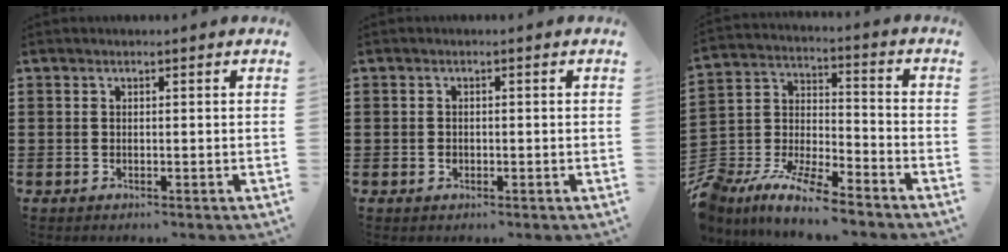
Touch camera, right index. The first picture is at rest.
{"total": 0.7, "force": [-0.3, 0.5, 0.4], "torque": [-0.010, 0.000, -0.005]}
{"total": 7.7, "force": [-7.4, 0.9, 1.9], "torque": [-0.057, -0.003, -0.155]}